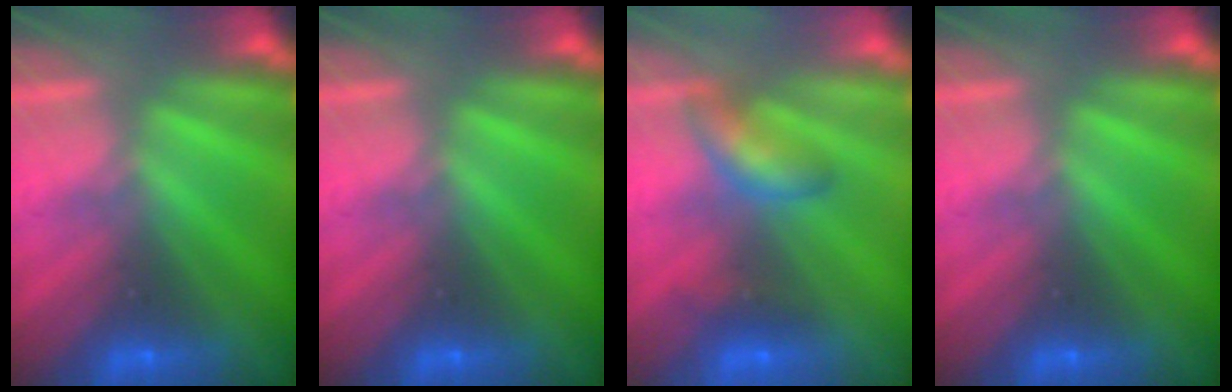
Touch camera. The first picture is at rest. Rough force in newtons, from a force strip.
{"total": 0.0}
{"total": 2.7}
{"total": 0.0}